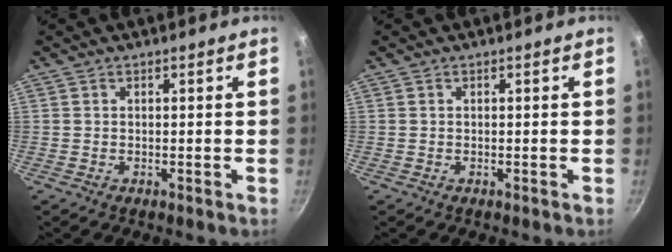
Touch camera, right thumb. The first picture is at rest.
{"total": 0.0}